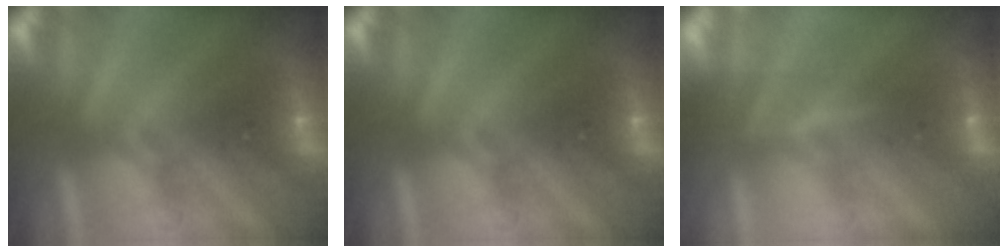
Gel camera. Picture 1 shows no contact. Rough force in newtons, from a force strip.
{"total": 0.0}
{"total": 4.5}